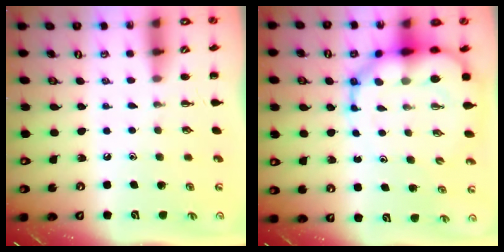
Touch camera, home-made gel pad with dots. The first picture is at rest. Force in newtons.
{"total": 12.5, "press": 12.0, "slide": 3.5}